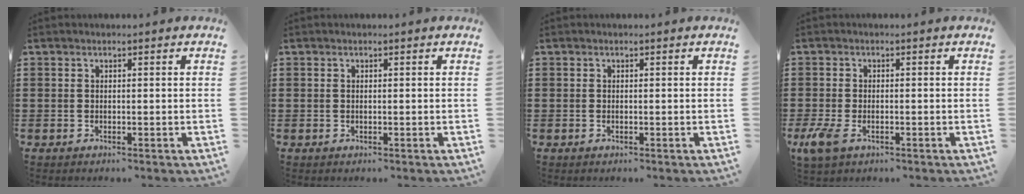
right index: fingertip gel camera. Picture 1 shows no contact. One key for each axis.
{"total": 0.0}
{"total": 0.0}
{"total": 3.5, "fx": -1.5, "fy": 1.6, "fz": 2.7, "tx": -0.076, "ty": -0.009, "tz": -0.034}